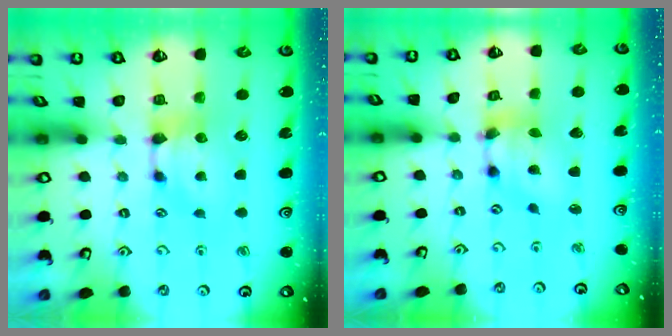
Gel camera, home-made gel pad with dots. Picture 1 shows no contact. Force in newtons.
{"total": 5.9, "press": 5.6, "slide": 2.0}